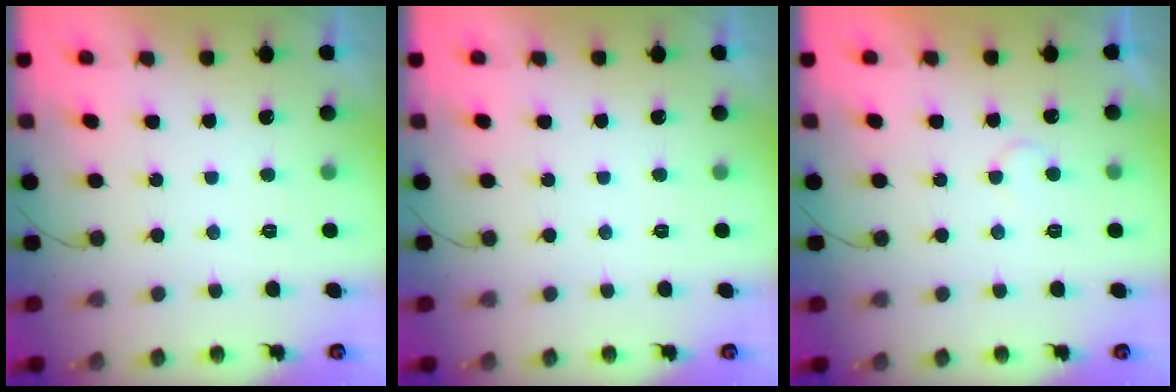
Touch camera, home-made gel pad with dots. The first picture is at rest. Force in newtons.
{"total": 0.0}
{"total": 4.1, "press": 4.1, "slide": 0.2}